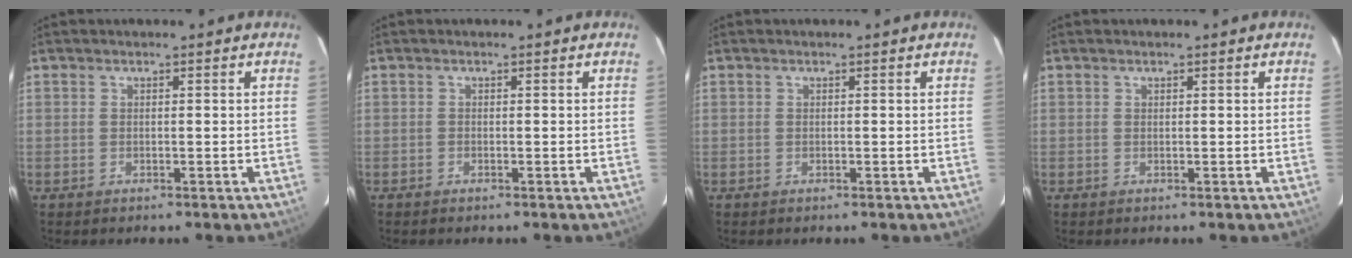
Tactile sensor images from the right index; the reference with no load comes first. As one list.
[{"total": 0.0}, {"total": 0.0}, {"total": 0.0}]